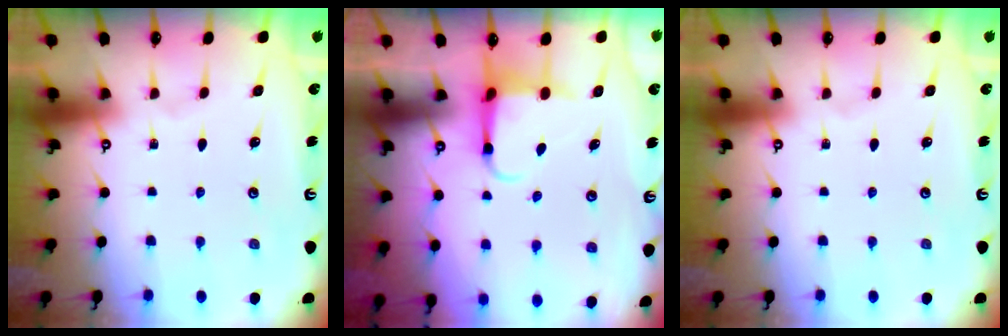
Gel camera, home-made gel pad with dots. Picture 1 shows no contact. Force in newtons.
{"total": 4.0, "press": 3.9, "slide": 0.4}
{"total": 0.0}